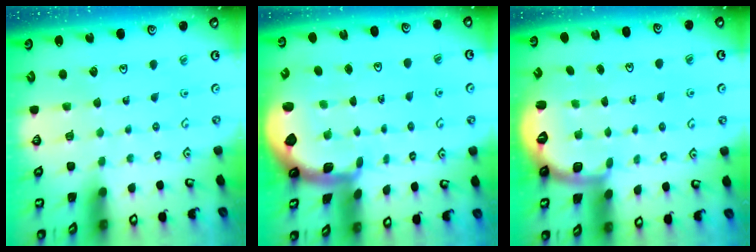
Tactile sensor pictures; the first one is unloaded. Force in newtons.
{"total": 1.9, "press": 1.9, "slide": 0.4}
{"total": 2.5, "press": 2.0, "slide": 1.5}